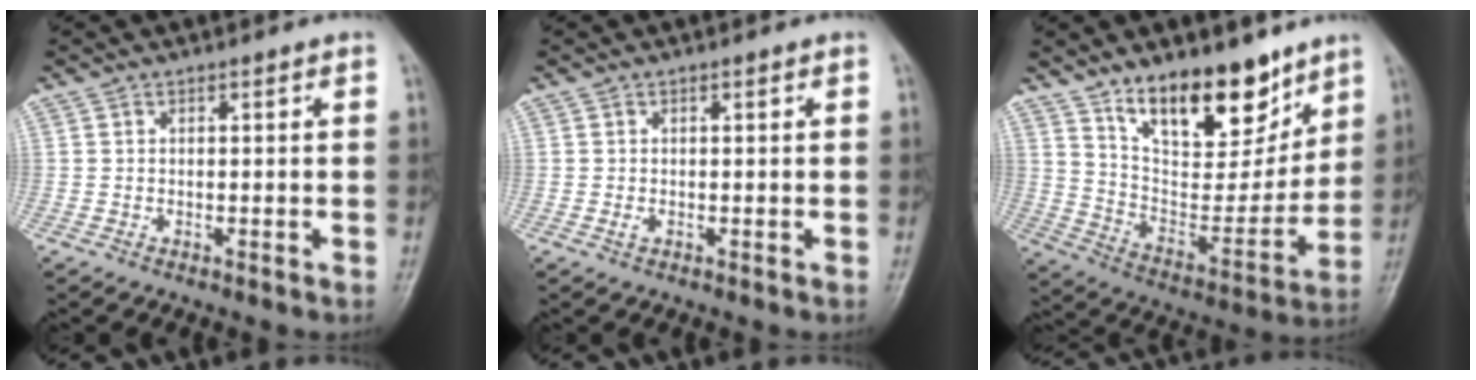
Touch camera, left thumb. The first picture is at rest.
{"total": 1.0, "force": [0.0, 0.6, 0.8], "torque": [-0.013, 0.000, 0.000]}
{"total": 18.8, "force": [12.7, 8.3, 11.0], "torque": [-0.119, -0.087, 0.223]}